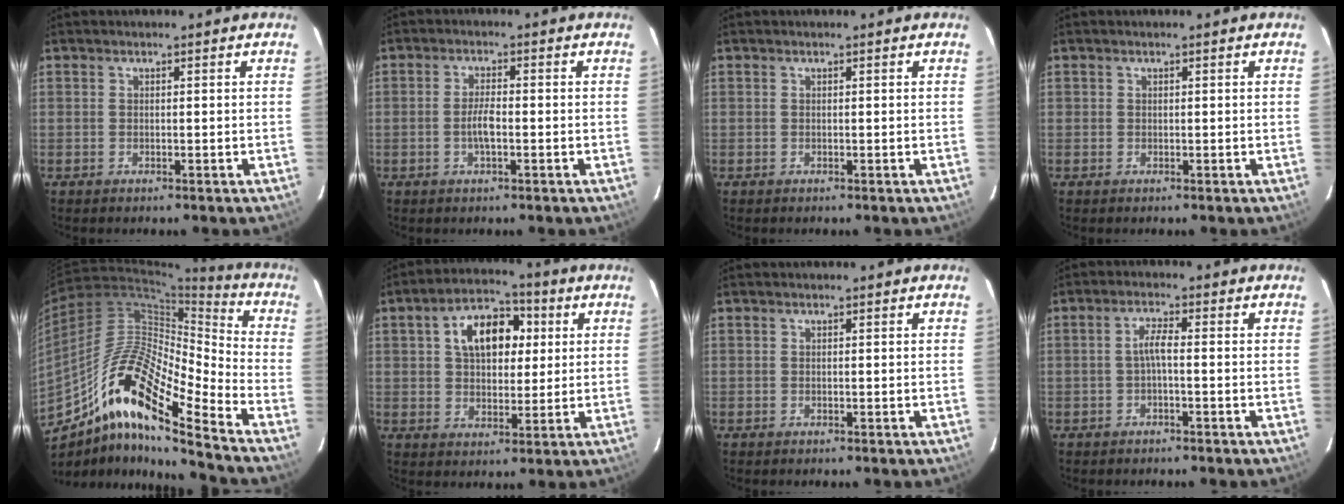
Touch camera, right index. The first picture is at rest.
{"total": 3.3, "force": [-0.9, 0.9, 3.1], "torque": [-0.061, 0.002, -0.018]}
{"total": 0.0}
{"total": 0.0}
{"total": 18.4, "force": [-11.5, 3.1, 14.0], "torque": [-0.250, -0.005, -0.228]}
{"total": 11.2, "force": [3.1, 7.1, 8.2], "torque": [-0.138, 0.038, 0.051]}
{"total": 0.0}
{"total": 2.4, "force": [-0.7, 0.2, 2.3], "torque": [-0.047, 0.006, -0.014]}